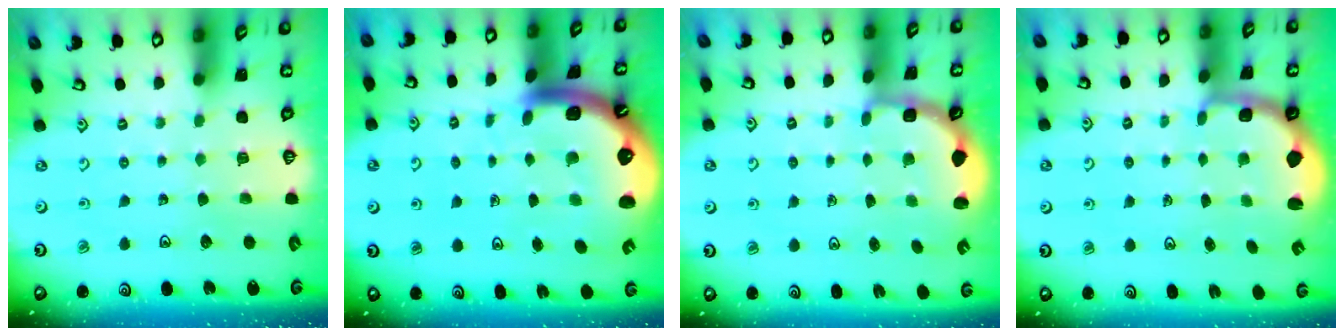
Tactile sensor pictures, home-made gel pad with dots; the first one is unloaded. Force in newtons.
{"total": 6.7, "press": 6.6, "slide": 0.9}
{"total": 2.9, "press": 2.3, "slide": 1.7}
{"total": 2.5, "press": 1.5, "slide": 2.0}